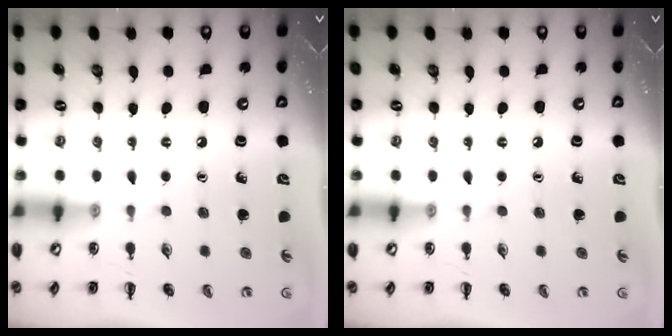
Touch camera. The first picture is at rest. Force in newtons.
{"total": 0.0}